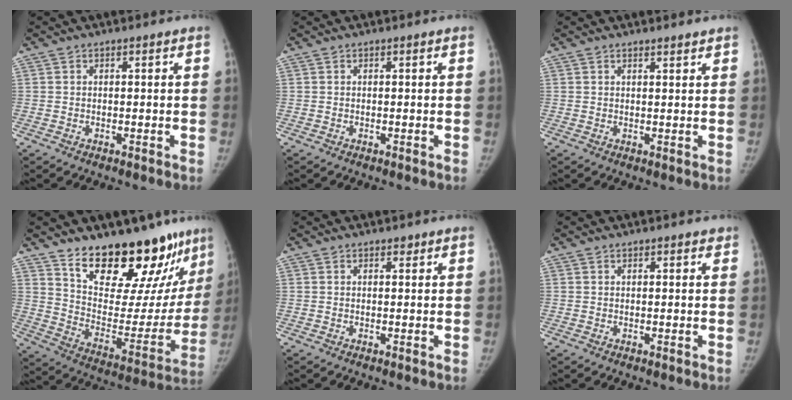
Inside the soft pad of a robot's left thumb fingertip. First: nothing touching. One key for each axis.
{"total": 0.0}
{"total": 1.6, "fx": 1.5, "fy": 0.2, "fz": 0.6, "tx": -0.003, "ty": -0.009, "tz": 0.024}
{"total": 26.0, "fx": 19.6, "fy": 10.0, "fz": 13.8, "tx": -0.157, "ty": -0.113, "tz": 0.291}
{"total": 0.8, "fx": 0.7, "fy": 0.3, "fz": 0.3, "tx": -0.006, "ty": -0.005, "tz": 0.010}
{"total": 1.4, "fx": 1.2, "fy": 0.5, "fz": 0.6, "tx": -0.003, "ty": -0.002, "tz": 0.014}